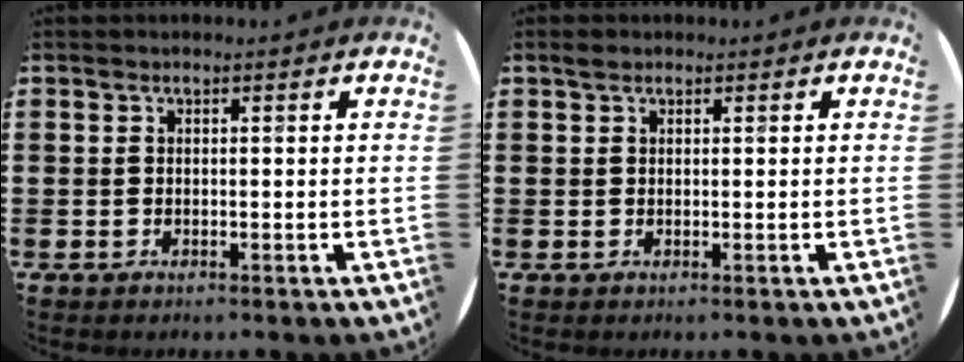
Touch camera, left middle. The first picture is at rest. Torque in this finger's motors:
{"motor_torque": [0.41, -0.15, 0.00, 0.00]}